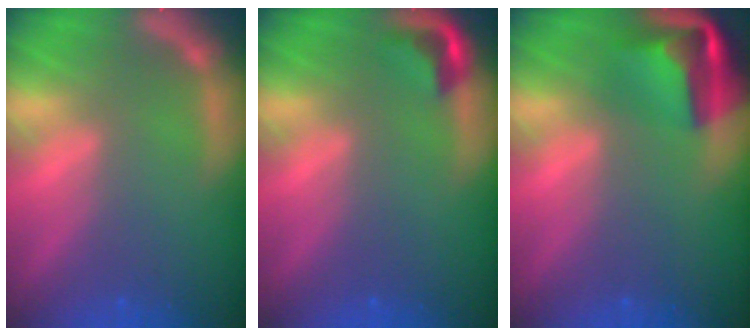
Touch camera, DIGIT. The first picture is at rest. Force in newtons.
{"total": 2.4}
{"total": 6.9}